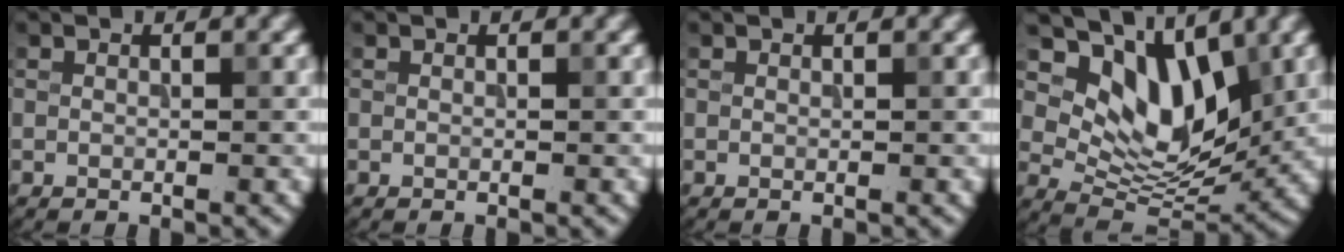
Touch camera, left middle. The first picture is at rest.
{"total": 0.0}
{"total": 0.0}
{"total": 8.6, "force": [4.1, 4.9, 5.7], "torque": [-0.089, -0.016, 0.072]}